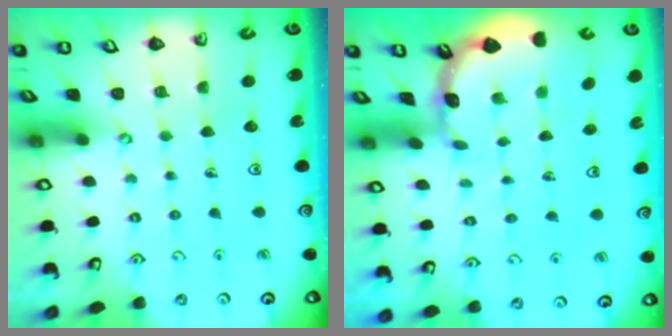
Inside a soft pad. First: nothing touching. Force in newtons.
{"total": 1.8, "press": 1.8, "slide": 0.1}